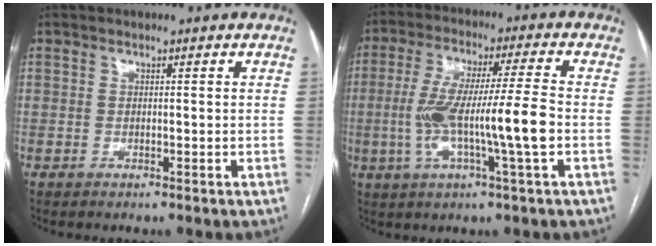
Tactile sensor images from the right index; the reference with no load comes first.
{"total": 12.7, "force": [-2.2, -0.2, 12.5], "torque": [-0.244, 0.006, -0.042]}